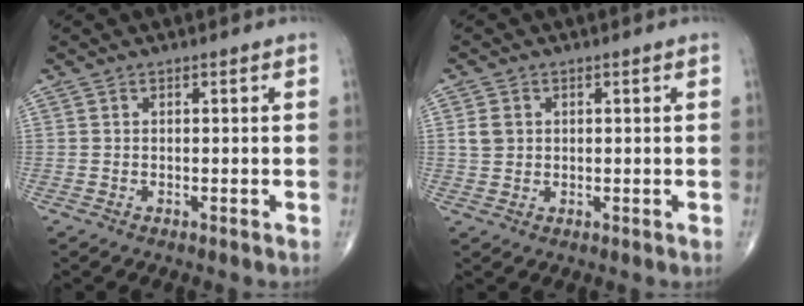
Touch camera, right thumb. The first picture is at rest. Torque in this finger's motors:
{"motor_torque": [-0.10, 0.09, 0.04, -0.04, 0.09]}